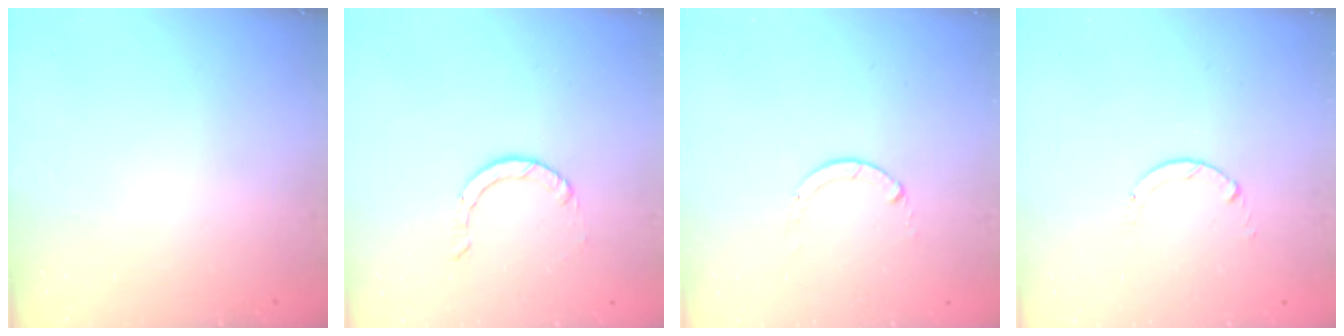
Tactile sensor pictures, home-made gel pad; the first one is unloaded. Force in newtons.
{"total": 0.9, "press": 0.9, "slide": 0.1}
{"total": 0.0}
{"total": 0.8, "press": 0.7, "slide": 0.1}